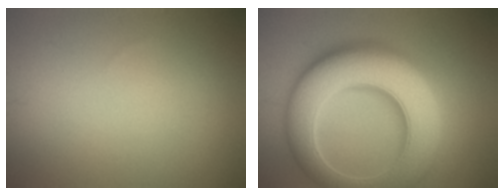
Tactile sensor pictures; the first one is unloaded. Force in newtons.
{"total": 12.7, "press": 12.7, "slide": 0.2}